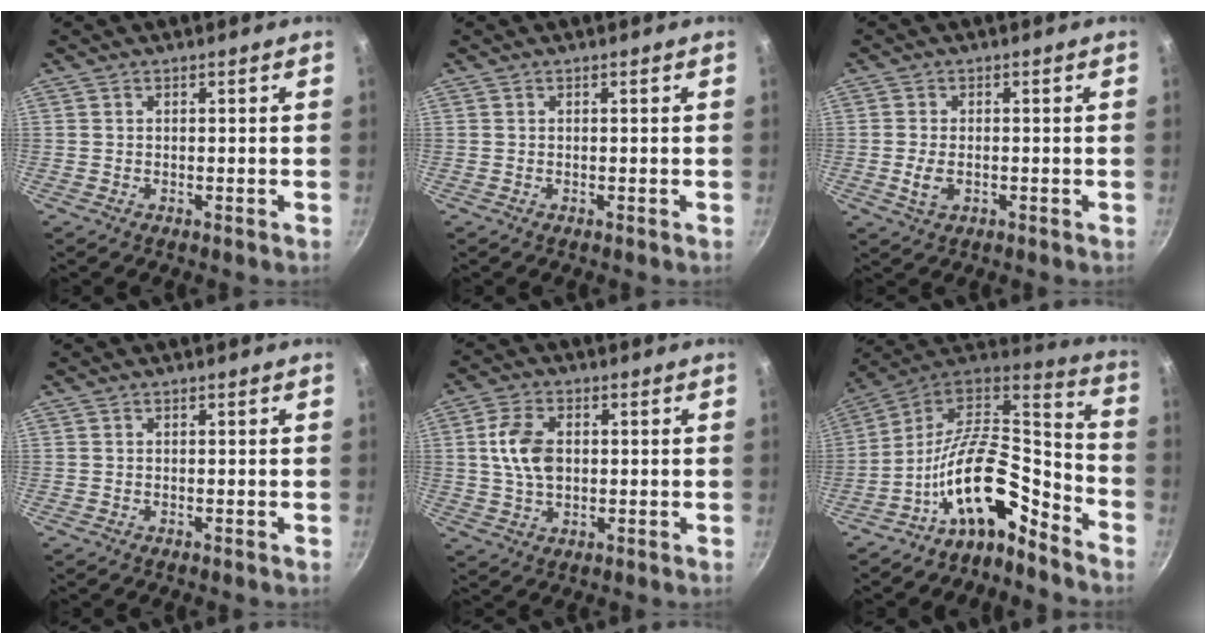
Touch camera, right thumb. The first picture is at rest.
{"total": 0.0}
{"total": 3.6, "force": [-0.8, 2.2, 2.7], "torque": [-0.052, 0.003, -0.012]}
{"total": 0.0}
{"total": 8.6, "force": [1.0, 5.6, 6.5], "torque": [-0.115, 0.005, 0.017]}
{"total": 17.5, "force": [-9.9, 7.7, 12.2], "torque": [-0.190, 0.097, -0.193]}